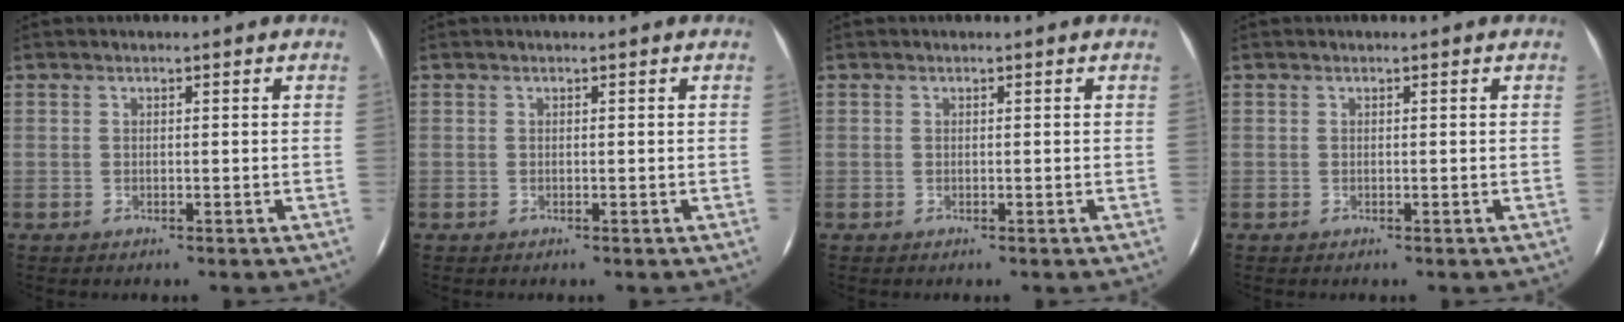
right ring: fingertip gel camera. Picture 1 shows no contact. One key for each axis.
{"total": 0.0}
{"total": 0.0}
{"total": 0.0}